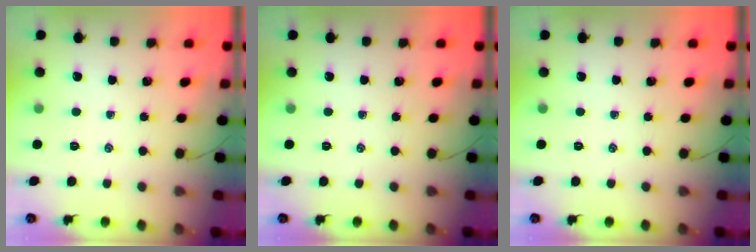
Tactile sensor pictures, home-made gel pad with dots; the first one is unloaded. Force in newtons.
{"total": 0.0}
{"total": 0.0}